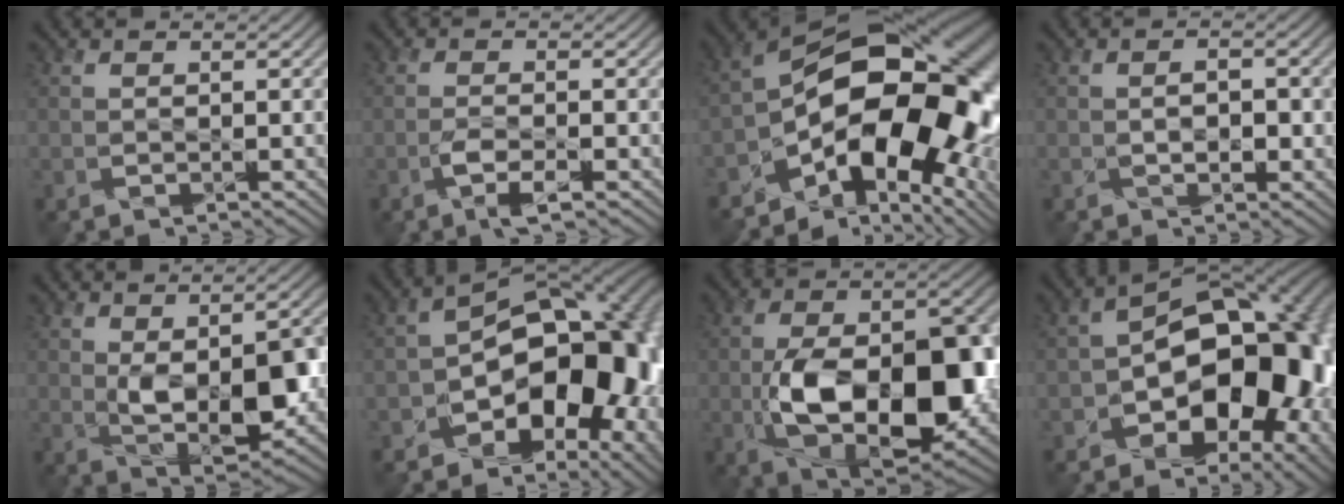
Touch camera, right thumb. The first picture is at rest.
{"total": 2.8, "force": [-1.5, 0.5, 2.3], "torque": [-0.049, 0.006, -0.036]}
{"total": 19.1, "force": [-4.2, 11.6, 14.6], "torque": [-0.208, -0.021, -0.062]}
{"total": 2.6, "force": [-0.4, 1.6, 2.0], "torque": [-0.024, -0.001, -0.009]}
{"total": 9.5, "force": [-0.4, 4.9, 8.1], "torque": [-0.133, -0.008, -0.001]}
{"total": 16.0, "force": [-4.6, 9.9, 11.7], "torque": [-0.136, -0.014, -0.076]}
{"total": 15.9, "force": [-3.3, 8.5, 13.0], "torque": [-0.209, -0.018, -0.061]}
{"total": 17.7, "force": [-4.2, 11.4, 12.9], "torque": [-0.143, -0.021, -0.062]}